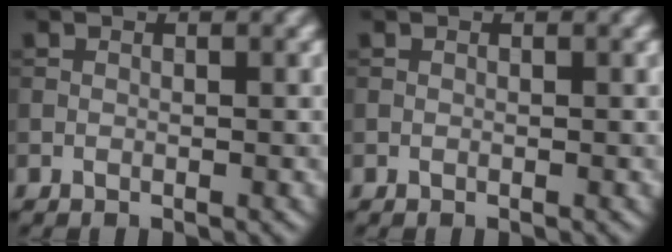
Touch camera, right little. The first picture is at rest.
{"total": 0.0}